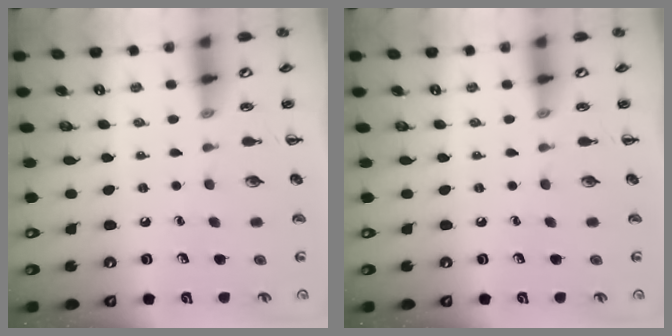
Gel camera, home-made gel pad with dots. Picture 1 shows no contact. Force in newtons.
{"total": 0.0}